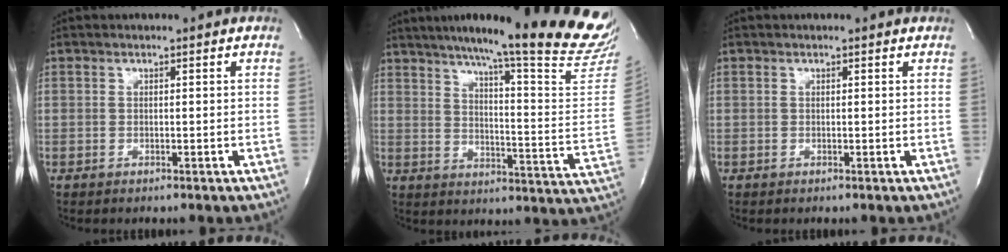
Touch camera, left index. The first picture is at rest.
{"total": 27.9, "force": [23.6, -0.1, 14.9], "torque": [-0.197, -0.092, 0.296]}
{"total": 0.0}